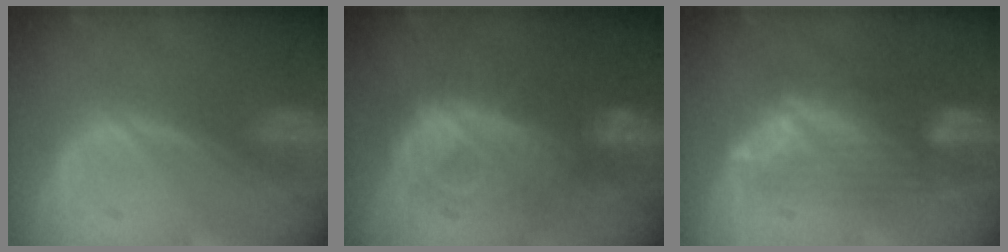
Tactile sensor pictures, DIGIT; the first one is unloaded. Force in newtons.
{"total": 8.2, "press": 8.2, "slide": 0.7}
{"total": 7.6, "press": 7.2, "slide": 2.3}